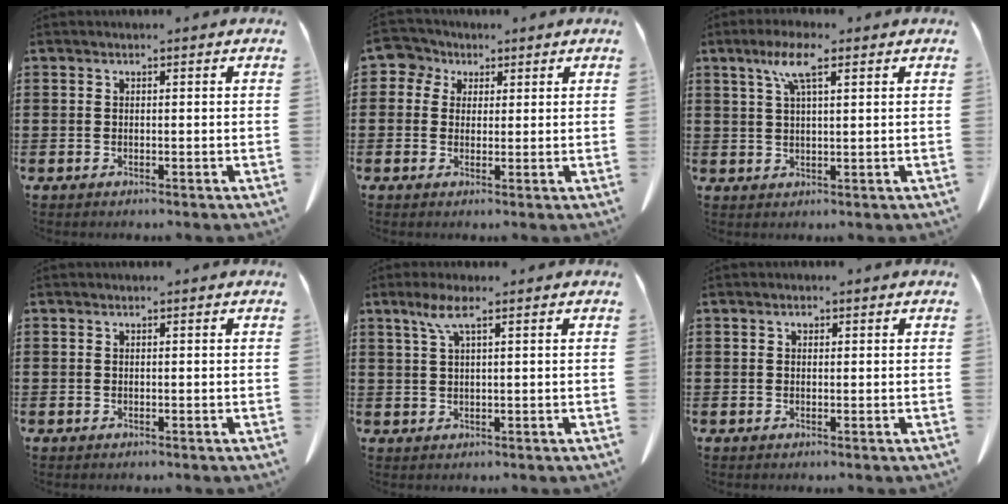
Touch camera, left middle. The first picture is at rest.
{"total": 3.9, "force": [1.6, 3.4, 1.0], "torque": [-0.032, 0.007, 0.024]}
{"total": 6.1, "force": [3.2, 1.4, 5.0], "torque": [-0.107, 0.011, 0.053]}
{"total": 0.0}
{"total": 3.9, "force": [2.0, 0.5, 3.3], "torque": [-0.071, 0.005, 0.034]}
{"total": 0.8, "force": [0.2, 0.5, 0.5], "torque": [-0.013, 0.004, 0.004]}